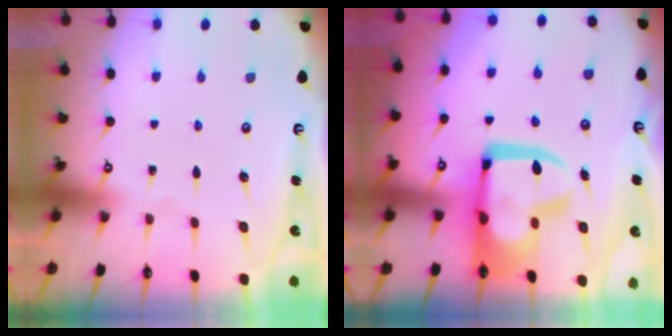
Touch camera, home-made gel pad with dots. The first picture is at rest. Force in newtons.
{"total": 17.1, "press": 17.0, "slide": 1.8}